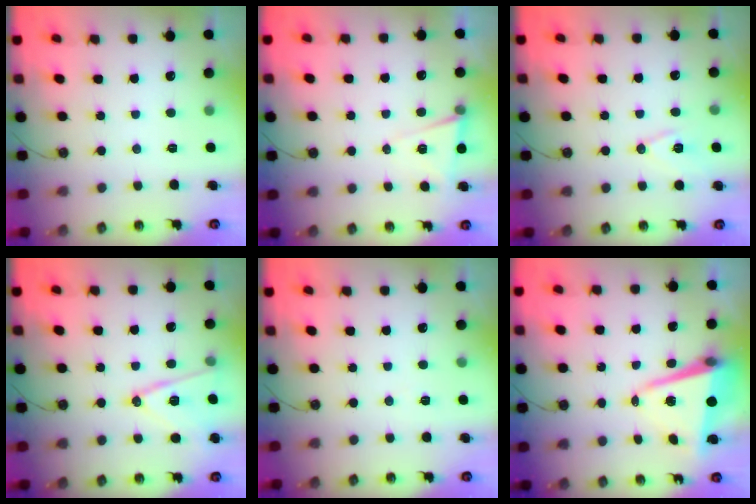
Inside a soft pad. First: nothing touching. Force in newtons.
{"total": 5.6, "press": 4.2, "slide": 3.7}
{"total": 8.5, "press": 7.8, "slide": 3.5}
{"total": 13.5, "press": 13.0, "slide": 3.8}
{"total": 5.5, "press": 3.3, "slide": 4.4}
{"total": 9.5, "press": 9.3, "slide": 1.7}